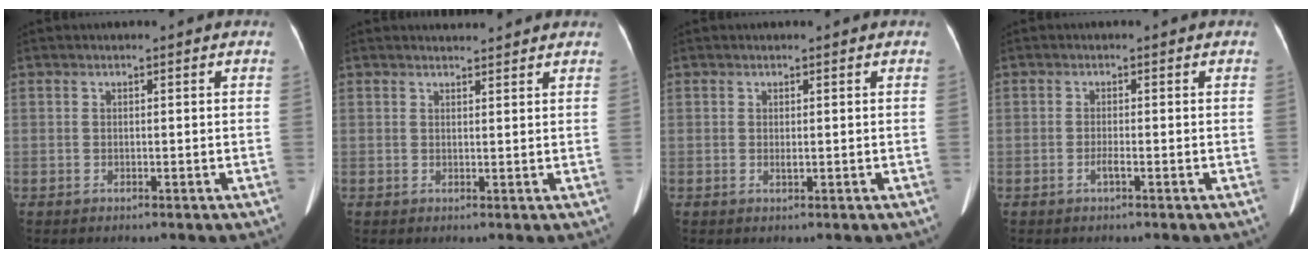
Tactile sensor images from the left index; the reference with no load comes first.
{"total": 3.0, "force": [3.0, 0.3, 0.4], "torque": [-0.015, 0.009, 0.039]}
{"total": 0.6, "force": [0.1, 0.1, 0.6], "torque": [-0.019, -0.004, 0.002]}
{"total": 1.0, "force": [-0.7, -0.1, 0.7], "torque": [-0.020, -0.004, -0.012]}